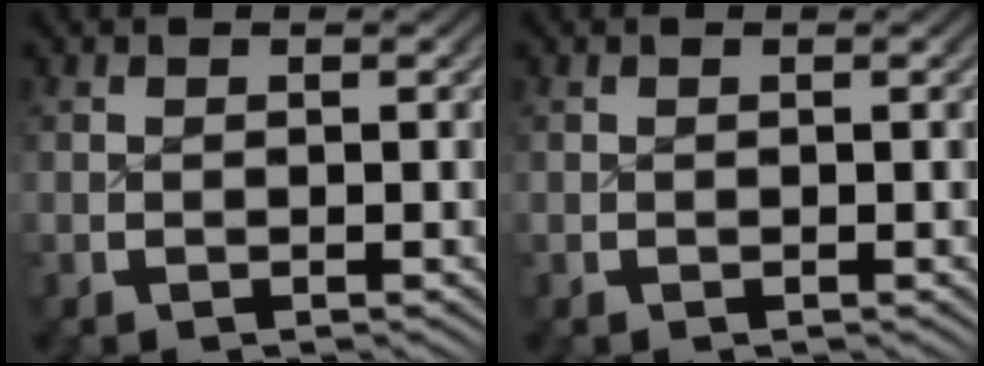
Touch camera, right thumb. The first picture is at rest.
{"total": 0.0}